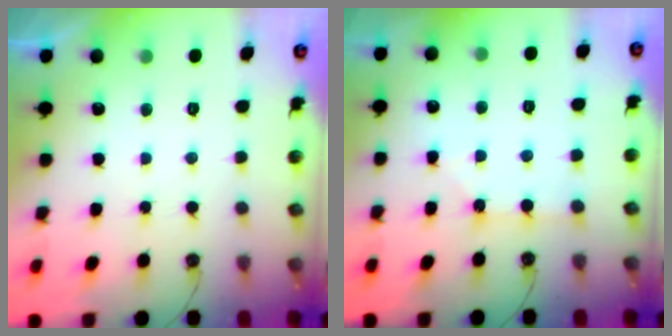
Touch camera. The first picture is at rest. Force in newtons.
{"total": 1.7, "press": 1.7, "slide": 0.3}